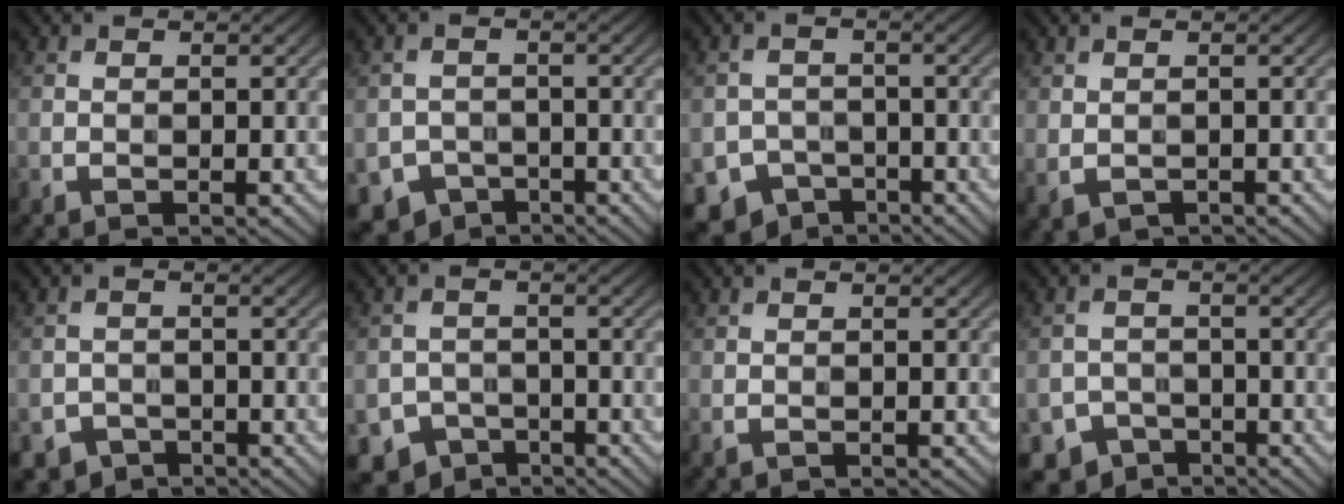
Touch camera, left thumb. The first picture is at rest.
{"total": 5.9, "force": [-3.9, 4.1, 1.8], "torque": [-0.030, -0.017, -0.065]}
{"total": 7.6, "force": [-5.1, 5.2, 2.2], "torque": [-0.034, -0.017, -0.079]}
{"total": 1.7, "force": [-0.4, 1.2, 1.1], "torque": [-0.024, -0.009, -0.002]}
{"total": 3.0, "force": [-2.2, 2.0, 0.4], "torque": [-0.005, -0.002, -0.039]}
{"total": 6.6, "force": [-4.6, 4.4, 1.6], "torque": [-0.024, -0.014, -0.073]}
{"total": 0.6, "force": [-0.4, 0.3, 0.3], "torque": [-0.010, -0.002, -0.009]}
{"total": 5.3, "force": [-3.9, 3.4, 1.0], "torque": [-0.011, -0.009, -0.067]}